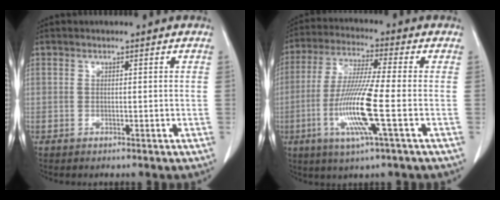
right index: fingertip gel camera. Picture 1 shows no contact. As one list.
[{"total": 11.9, "force": [-3.3, -0.4, 11.5], "torque": [-0.237, -0.017, -0.071]}]